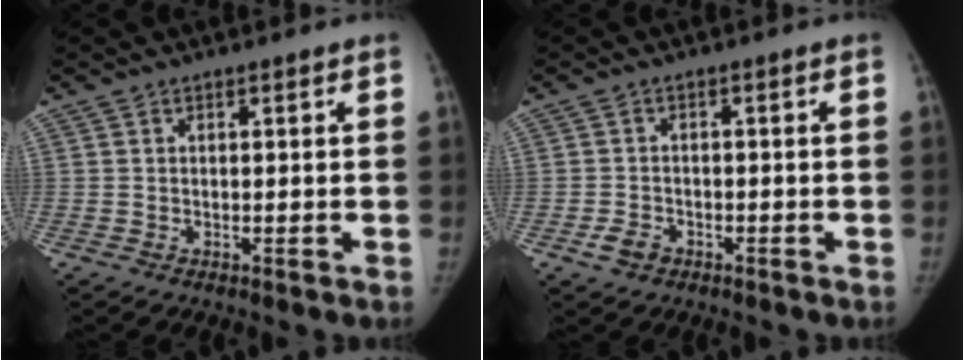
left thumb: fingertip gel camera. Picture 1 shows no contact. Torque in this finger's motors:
{"motor_torque": [-0.19, 0.16, 0.21, 0.00, 0.00]}